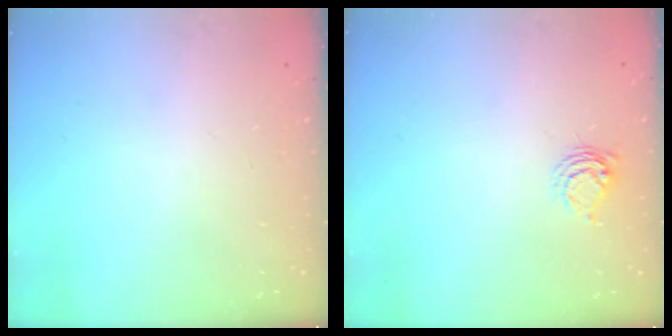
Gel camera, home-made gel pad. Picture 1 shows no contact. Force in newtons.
{"total": 6.6, "press": 6.6, "slide": 0.7}